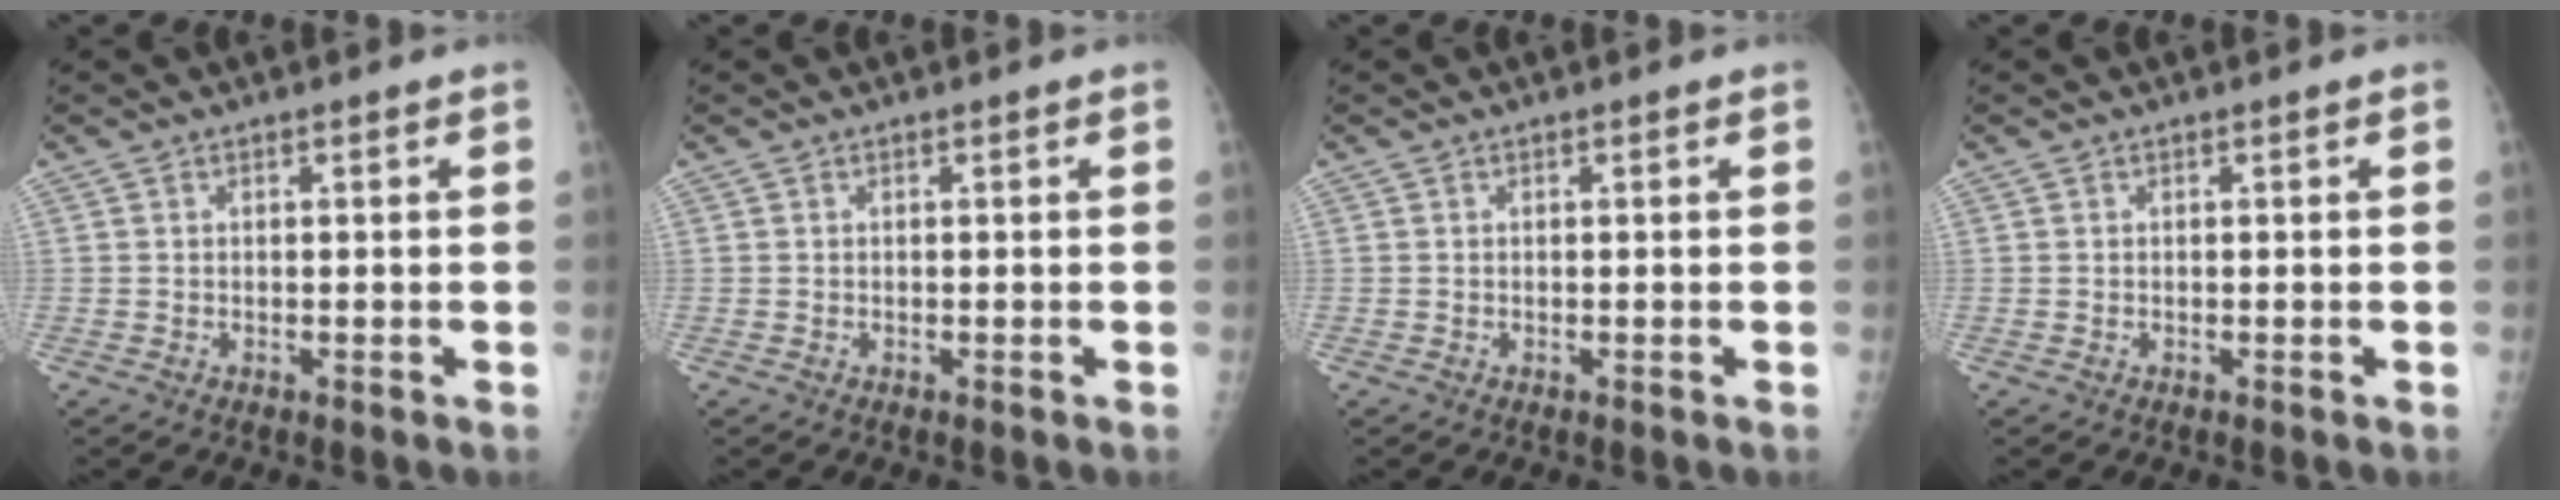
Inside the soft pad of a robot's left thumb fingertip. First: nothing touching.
{"total": 0.0}
{"total": 0.0}
{"total": 0.0}